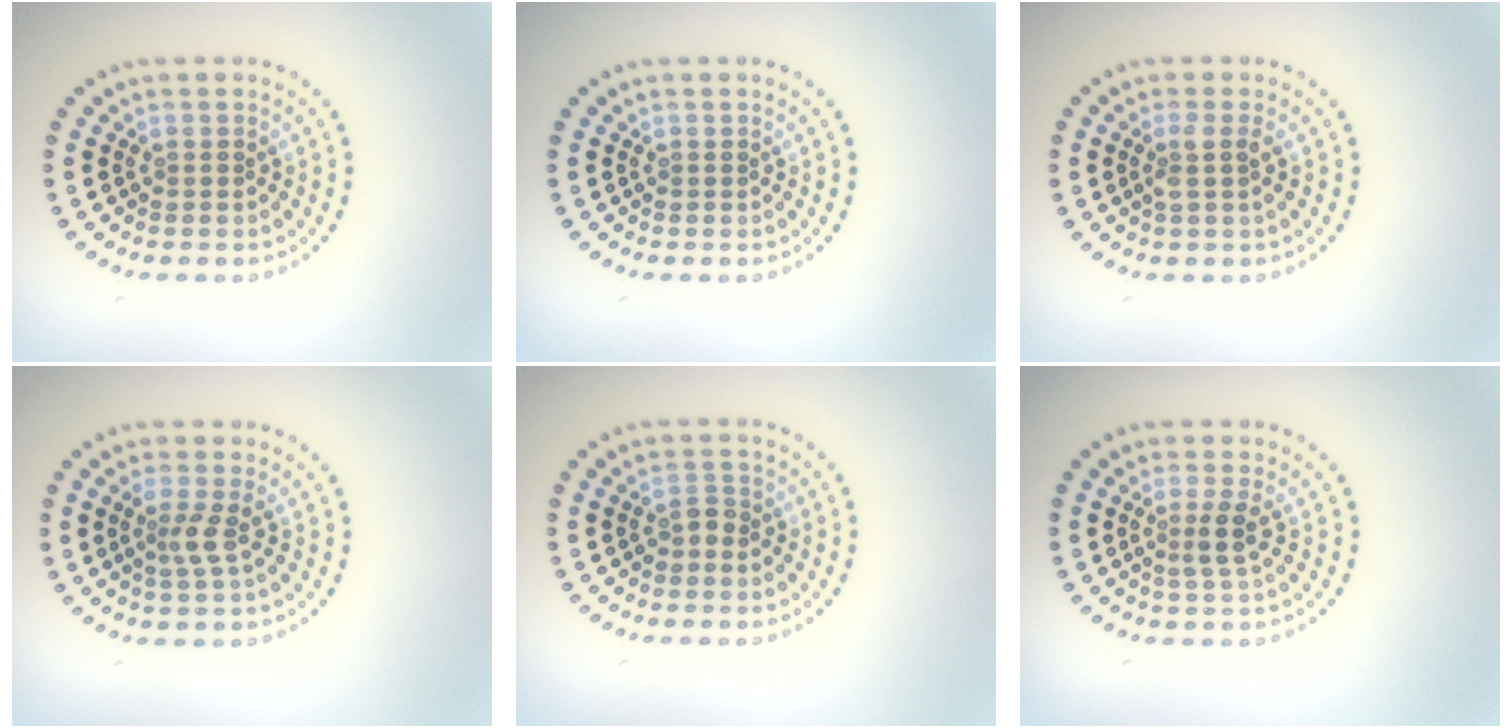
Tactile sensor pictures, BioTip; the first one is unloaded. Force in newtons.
{"total": 0.0}
{"total": 1.6, "press": 1.3, "slide": 1.0}
{"total": 1.9, "press": 1.4, "slide": 1.3}
{"total": 1.0, "press": 0.9, "slide": 0.5}
{"total": 1.7, "press": 1.3, "slide": 1.1}